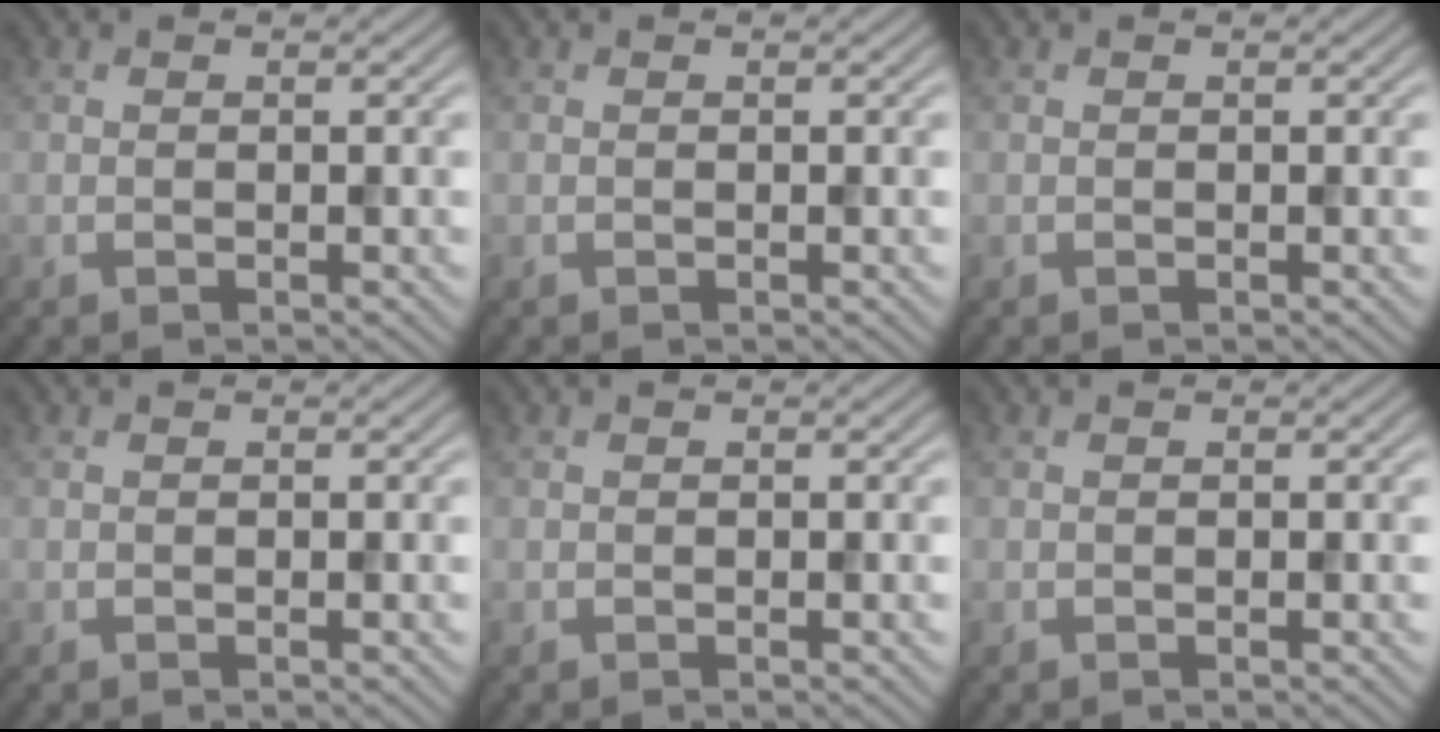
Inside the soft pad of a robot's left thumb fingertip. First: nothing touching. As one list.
[{"total": 0.0}, {"total": 0.0}, {"total": 0.0}, {"total": 0.0}, {"total": 0.0}]